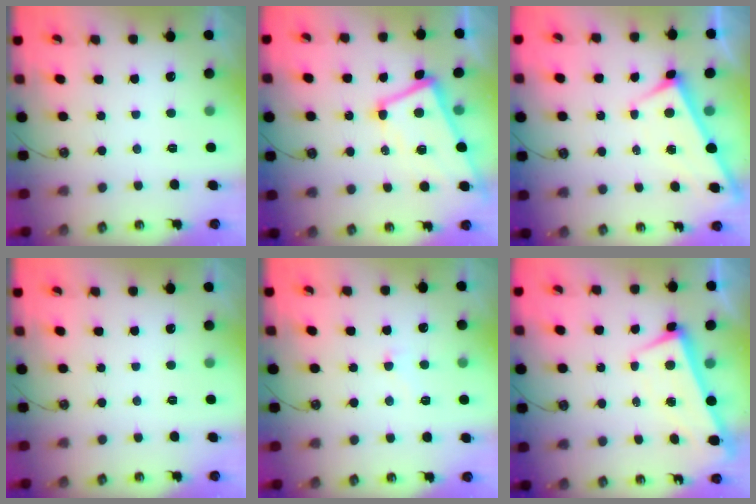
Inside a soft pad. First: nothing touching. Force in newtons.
{"total": 1.9, "press": 1.7, "slide": 0.9}
{"total": 3.0, "press": 3.0, "slide": 0.1}
{"total": 0.0}
{"total": 4.2, "press": 4.0, "slide": 1.0}
{"total": 1.5, "press": 0.5, "slide": 1.5}